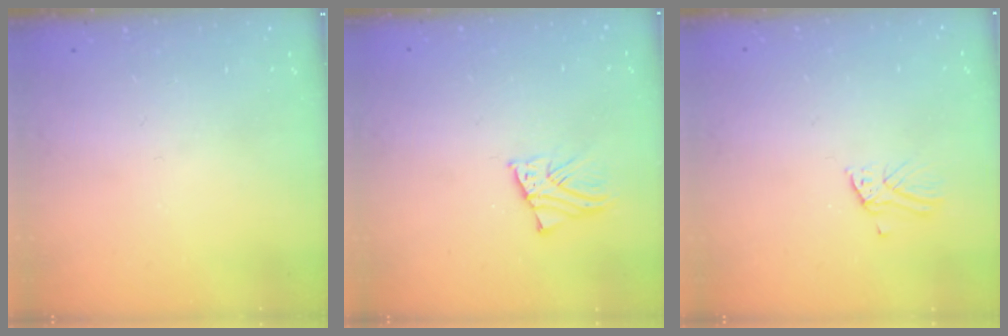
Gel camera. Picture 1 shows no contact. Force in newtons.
{"total": 2.2, "press": 2.2, "slide": 0.1}
{"total": 2.1, "press": 2.1, "slide": 0.1}